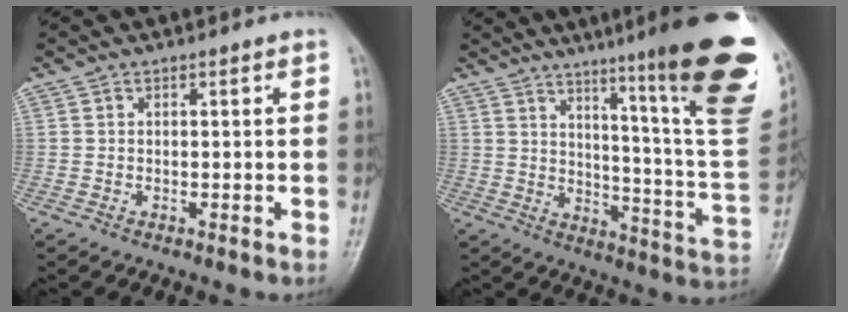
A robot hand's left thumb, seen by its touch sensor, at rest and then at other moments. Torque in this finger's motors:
{"motor_torque": [3.12, 0.95, 1.95, -0.82, 0.41]}